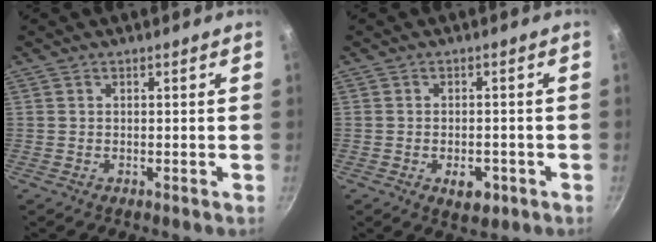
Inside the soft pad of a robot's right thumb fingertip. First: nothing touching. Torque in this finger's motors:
{"motor_torque": [-0.52, 0.39, 0.28, 0.13, 0.05]}